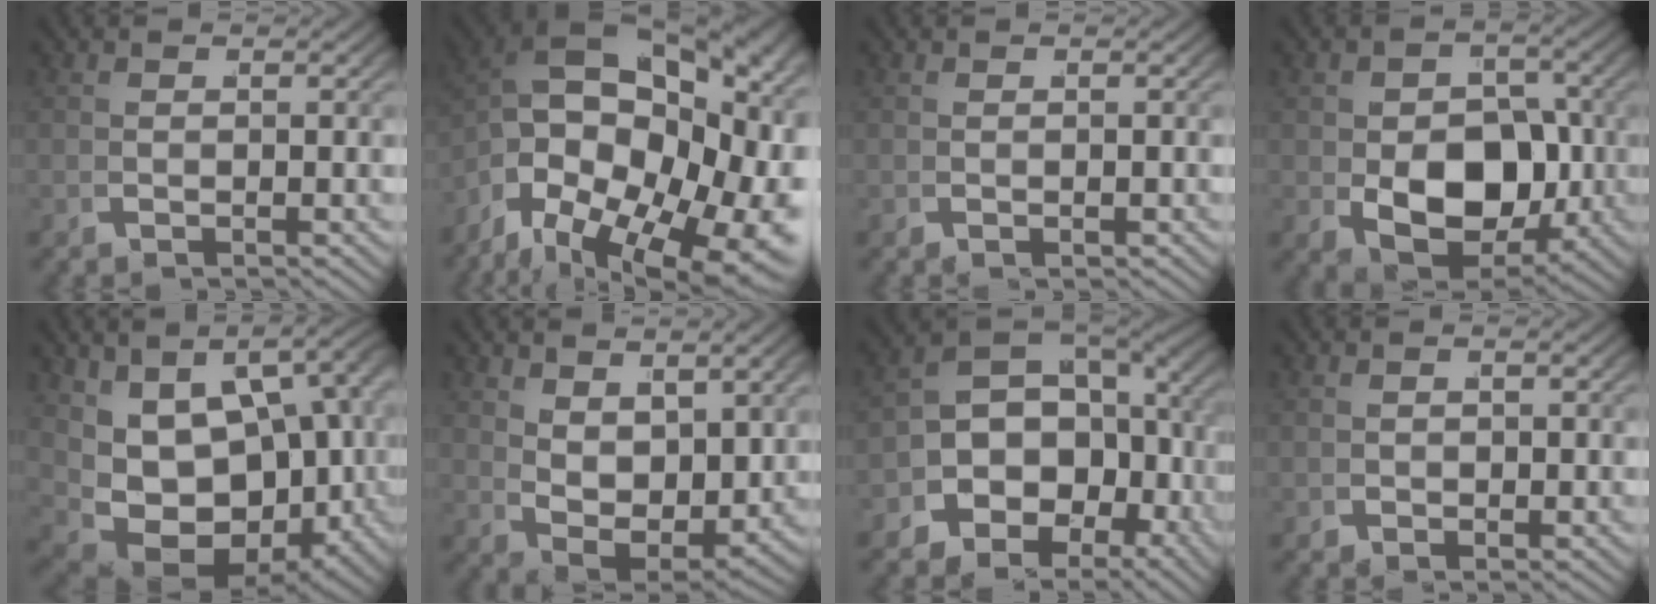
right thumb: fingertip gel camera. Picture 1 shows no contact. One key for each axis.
{"total": 20.2, "fx": -1.1, "fy": 13.6, "fz": 14.8, "tx": -0.284, "ty": -0.081, "tz": 0.017}
{"total": 0.0}
{"total": 9.6, "fx": -0.4, "fy": 6.7, "fz": 6.9, "tx": -0.135, "ty": -0.044, "tz": 0.018}
{"total": 15.1, "fx": -0.8, "fy": 9.7, "fz": 11.5, "tx": -0.213, "ty": -0.048, "tz": 0.020}
{"total": 6.3, "fx": 1.3, "fy": 3.8, "fz": 4.8, "tx": -0.110, "ty": -0.028, "tz": 0.041}
{"total": 12.2, "fx": -1.7, "fy": 9.5, "fz": 7.6, "tx": -0.148, "ty": -0.034, "tz": -0.015}
{"total": 1.3, "fx": 0.2, "fy": 1.1, "fz": 0.8, "tx": -0.021, "ty": -0.003, "tz": 0.007}